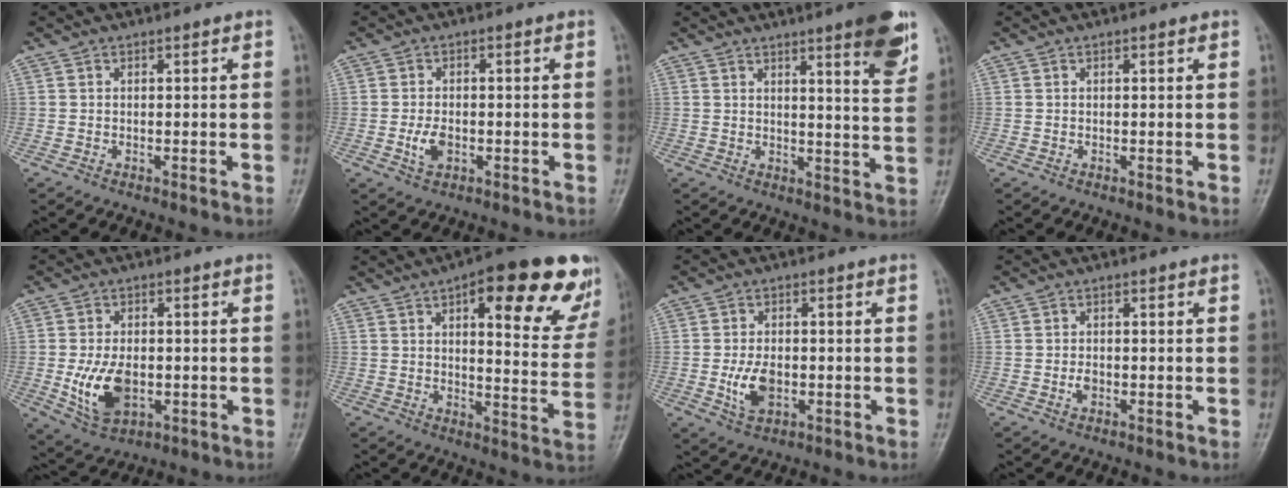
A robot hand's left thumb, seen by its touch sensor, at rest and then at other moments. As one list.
[{"total": 3.7, "force": [-1.0, 2.2, 2.7], "torque": [-0.052, 0.002, -0.017]}, {"total": 9.8, "force": [5.8, 1.2, 7.8], "torque": [-0.088, -0.033, 0.074]}, {"total": 0.6, "force": [0.3, 0.2, 0.5], "torque": [-0.007, 0.000, 0.003]}, {"total": 9.9, "force": [-1.8, 6.1, 7.6], "torque": [-0.129, -0.003, -0.020]}, {"total": 22.7, "force": [11.7, 7.8, 17.8], "torque": [-0.189, -0.025, 0.149]}, {"total": 6.3, "force": [-1.2, 3.9, 4.8], "torque": [-0.082, 0.001, -0.017]}, {"total": 2.7, "force": [-0.6, 1.7, 1.9], "torque": [-0.032, 0.003, -0.012]}]